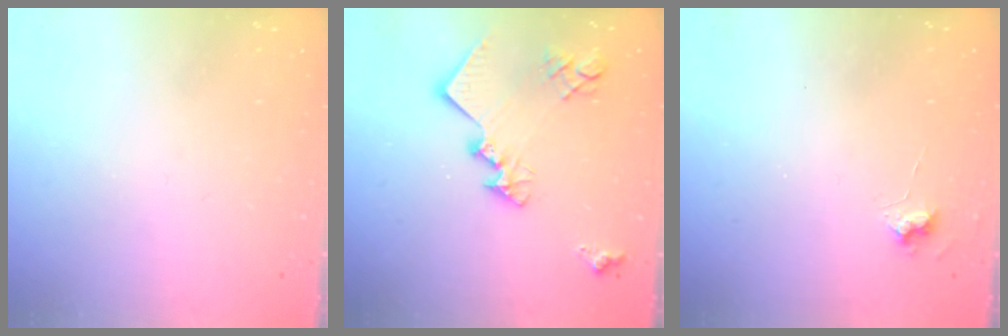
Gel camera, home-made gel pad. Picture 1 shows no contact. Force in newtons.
{"total": 16.8, "press": 16.8, "slide": 0.5}
{"total": 4.1, "press": 4.0, "slide": 0.6}